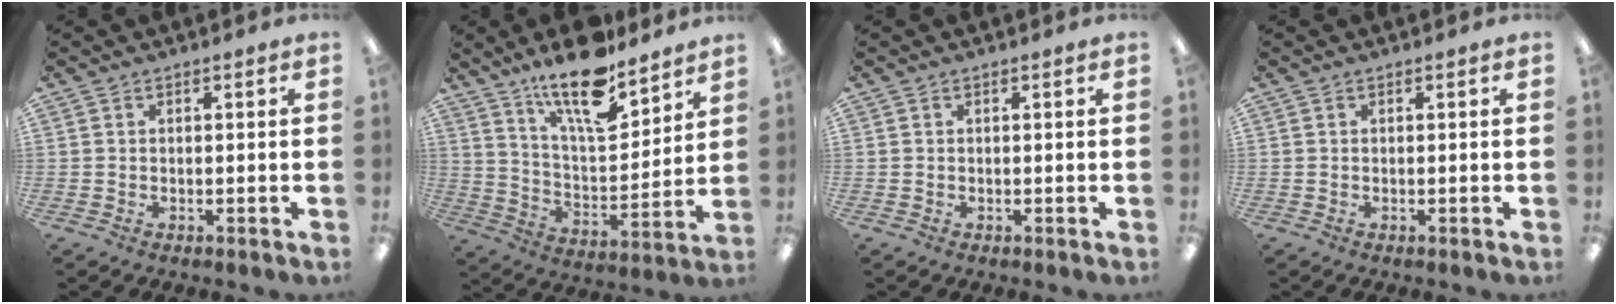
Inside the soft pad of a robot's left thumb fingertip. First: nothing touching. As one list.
[{"total": 17.2, "force": [13.2, 5.2, 9.7], "torque": [-0.167, -0.079, 0.223]}, {"total": 0.0}, {"total": 0.0}]